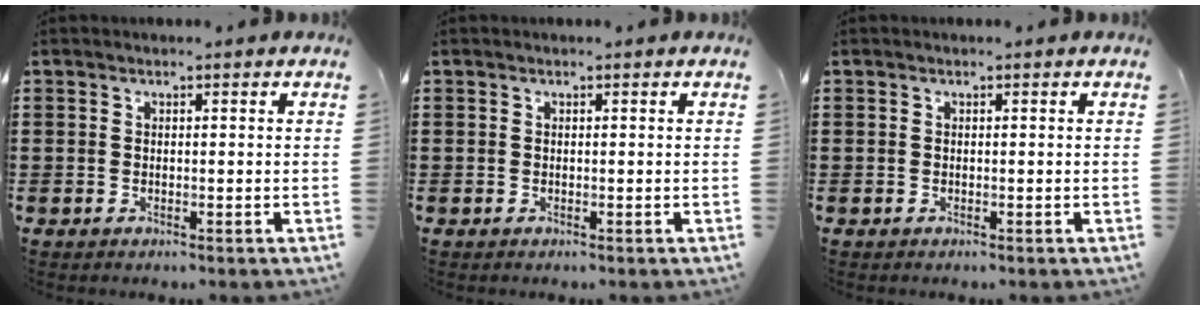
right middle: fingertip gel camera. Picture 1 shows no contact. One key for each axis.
{"total": 0.0}
{"total": 0.0}